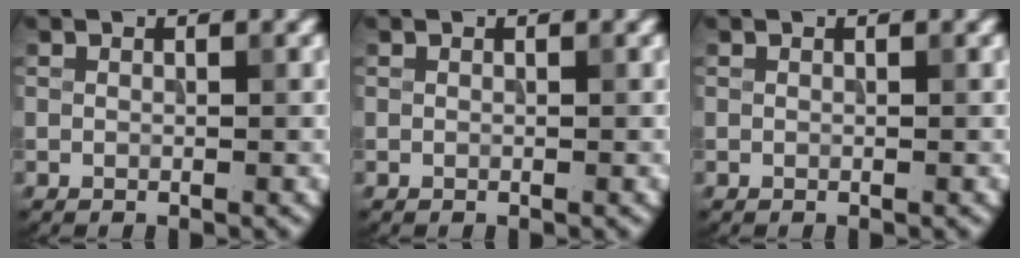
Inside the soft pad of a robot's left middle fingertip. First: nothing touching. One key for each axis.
{"total": 0.0}
{"total": 0.0}